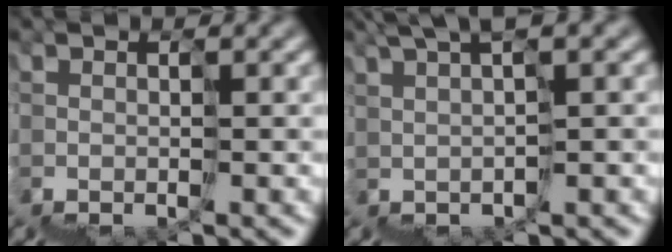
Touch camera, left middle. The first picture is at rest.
{"total": 3.7, "force": [3.1, 0.0, 1.9], "torque": [-0.047, 0.021, 0.055]}